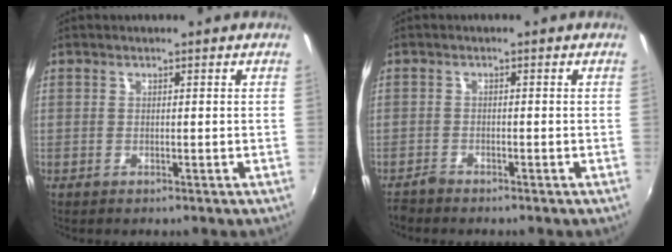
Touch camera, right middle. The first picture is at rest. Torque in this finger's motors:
{"motor_torque": [0.07, -0.09, 0.01, 0.01]}